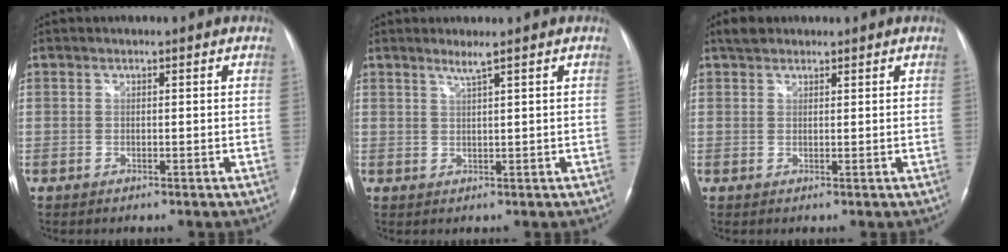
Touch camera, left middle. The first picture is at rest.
{"total": 1.7, "force": [1.2, -0.6, 1.0], "torque": [-0.028, -0.006, 0.026]}
{"total": 2.3, "force": [1.9, 1.2, 0.6], "torque": [-0.015, 0.014, 0.031]}